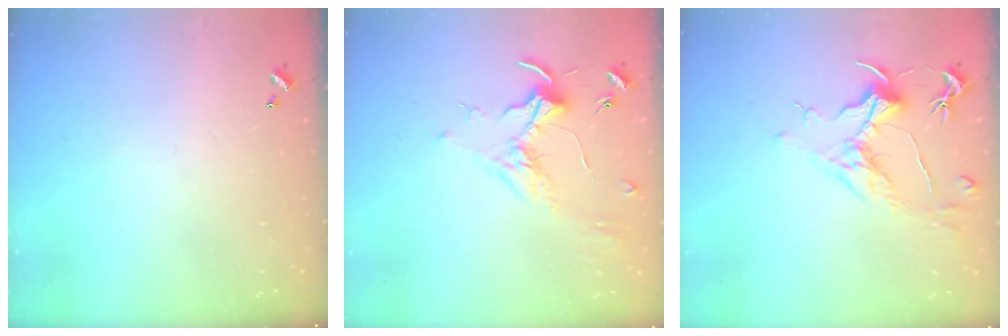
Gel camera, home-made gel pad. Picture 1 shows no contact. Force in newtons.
{"total": 1.7, "press": 1.5, "slide": 0.7}
{"total": 1.6, "press": 1.3, "slide": 0.8}